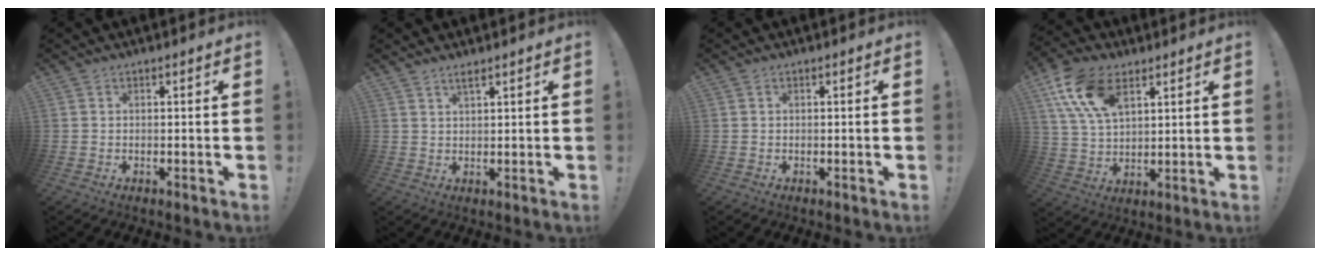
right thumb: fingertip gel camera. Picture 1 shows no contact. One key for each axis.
{"total": 2.4, "fx": 2.0, "fy": 0.3, "fz": 1.2, "tx": -0.027, "ty": -0.008, "tz": 0.036}
{"total": 0.5, "fx": 0.0, "fy": -0.1, "fz": 0.5, "tx": -0.011, "ty": 0.001, "tz": -0.001}
{"total": 15.2, "fx": 7.7, "fy": 8.9, "fz": 9.6, "tx": -0.185, "ty": -0.021, "tz": 0.143}